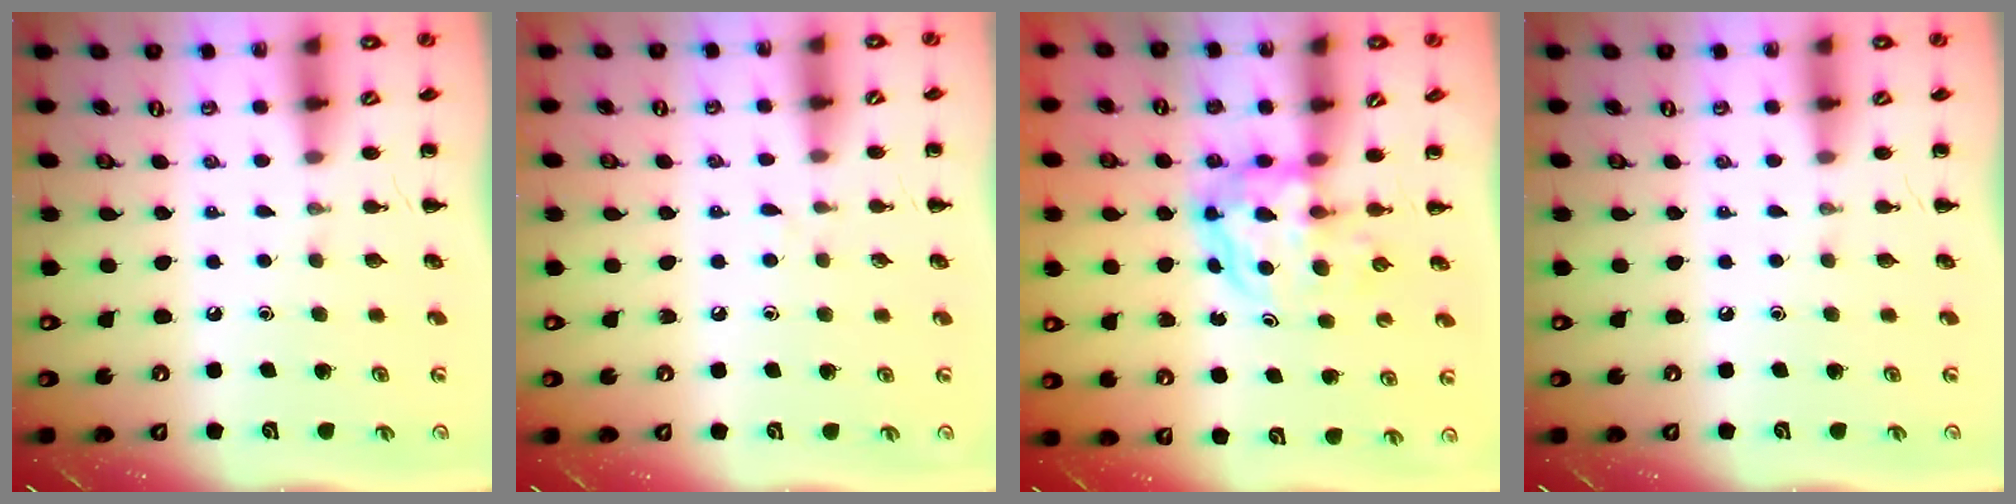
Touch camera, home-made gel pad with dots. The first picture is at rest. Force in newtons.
{"total": 2.8, "press": 2.4, "slide": 1.4}
{"total": 4.7, "press": 4.6, "slide": 1.1}
{"total": 0.0}